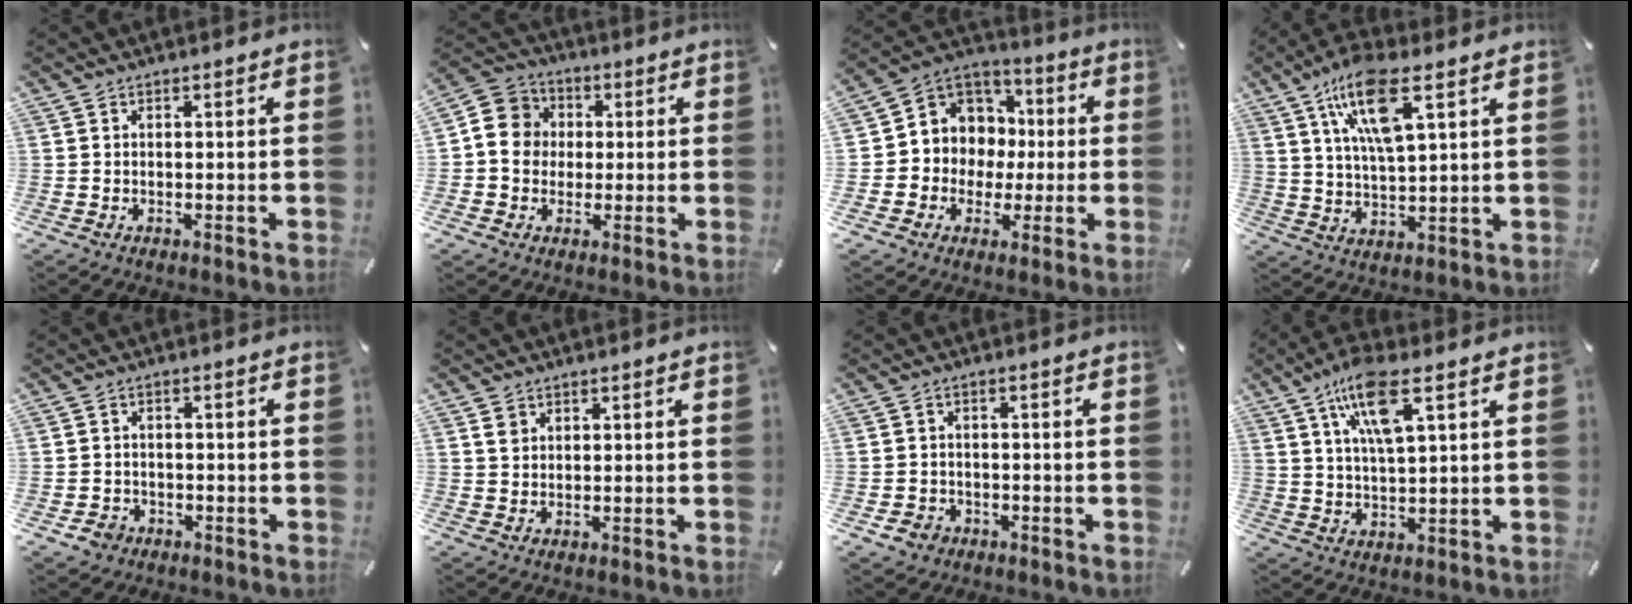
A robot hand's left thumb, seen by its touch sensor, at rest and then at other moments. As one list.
[{"total": 8.3, "force": [-0.3, 8.0, 2.3], "torque": [-0.044, 0.016, -0.006]}, {"total": 9.8, "force": [0.7, 9.8, 0.2], "torque": [-0.027, -0.026, 0.027]}, {"total": 13.4, "force": [7.2, 4.1, 10.5], "torque": [-0.219, -0.010, 0.123]}, {"total": 3.2, "force": [-1.8, 2.5, 0.8], "torque": [-0.012, 0.009, -0.036]}, {"total": 2.1, "force": [1.2, 1.6, 0.7], "torque": [-0.010, -0.002, 0.022]}, {"total": 3.5, "force": [-1.9, 2.9, 0.8], "torque": [-0.020, 0.007, -0.039]}, {"total": 11.3, "force": [6.1, 3.2, 9.0], "torque": [-0.183, -0.004, 0.105]}]